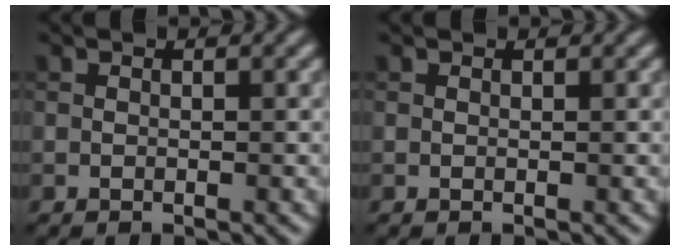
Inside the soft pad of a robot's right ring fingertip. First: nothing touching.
{"total": 0.6, "force": [0.5, 0.1, 0.0], "torque": [-0.002, -0.002, 0.004]}